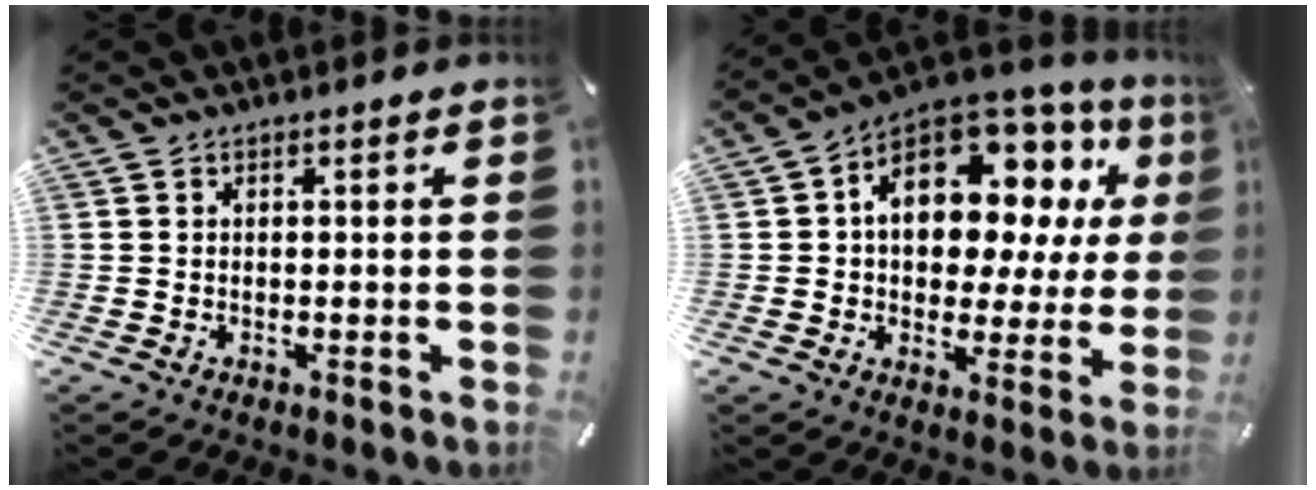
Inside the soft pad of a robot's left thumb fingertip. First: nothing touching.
{"total": 15.1, "force": [5.1, 10.0, 10.0], "torque": [-0.157, -0.032, 0.091]}